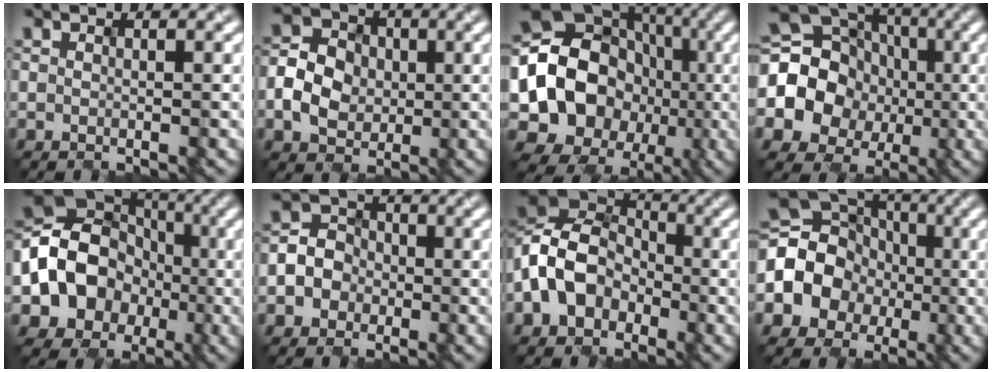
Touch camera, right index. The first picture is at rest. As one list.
[{"total": 4.5, "force": [-0.9, 3.9, 1.9], "torque": [-0.038, 0.006, -0.021]}, {"total": 19.2, "force": [-2.8, 17.3, 7.8], "torque": [-0.147, 0.018, -0.082]}, {"total": 13.2, "force": [-0.7, 12.1, 5.3], "torque": [-0.131, 0.007, -0.037]}, {"total": 10.9, "force": [-2.5, 9.2, 5.2], "torque": [-0.084, 0.000, -0.075]}, {"total": 3.8, "force": [-1.3, 3.5, 0.9], "torque": [0.002, 0.003, -0.035]}, {"total": 8.5, "force": [-2.9, 6.5, 4.6], "torque": [-0.084, 0.007, -0.064]}, {"total": 10.1, "force": [-1.8, 9.0, 4.2], "torque": [-0.081, 0.004, -0.063]}]